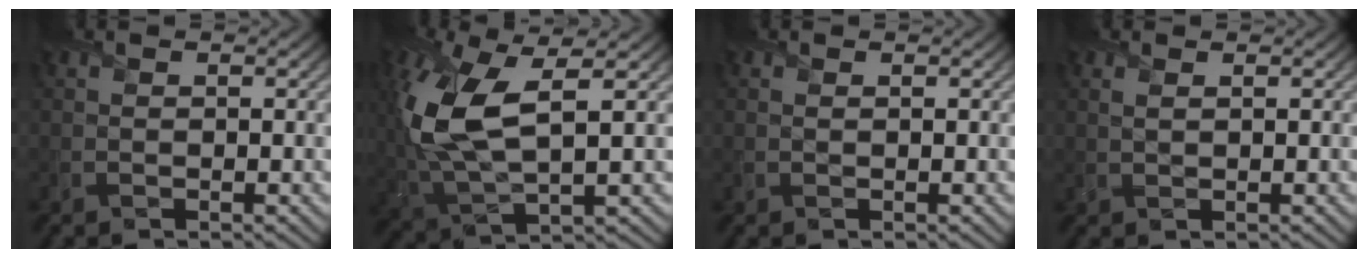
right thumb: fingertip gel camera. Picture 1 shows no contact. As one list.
[{"total": 12.9, "force": [2.2, 5.7, 11.3], "torque": [-0.290, -0.002, 0.046]}, {"total": 0.0}, {"total": 0.7, "force": [0.6, 0.1, 0.4], "torque": [-0.011, -0.002, 0.012]}]